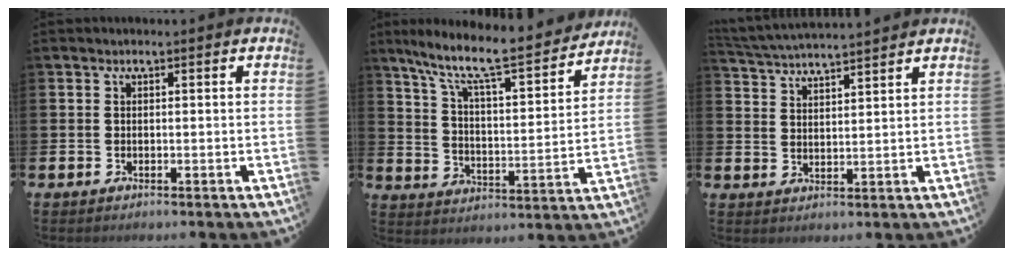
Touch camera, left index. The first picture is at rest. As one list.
[{"total": 9.5, "force": [8.3, 1.2, 4.5], "torque": [-0.118, -0.059, 0.134]}, {"total": 4.3, "force": [4.2, -0.2, 0.4], "torque": [-0.025, -0.025, 0.076]}]